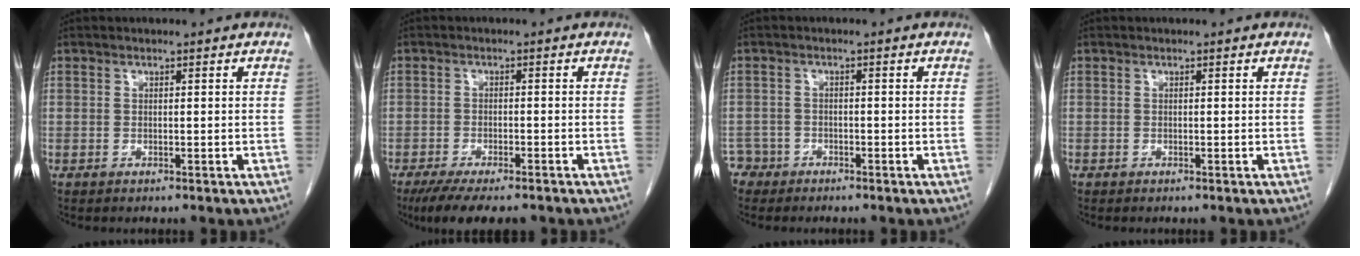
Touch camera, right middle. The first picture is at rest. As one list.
[{"total": 9.2, "force": [-7.2, 2.5, 5.1], "torque": [-0.073, -0.011, -0.109]}, {"total": 2.5, "force": [-2.0, 1.3, -0.8], "torque": [0.010, 0.006, -0.038]}, {"total": 0.0}]